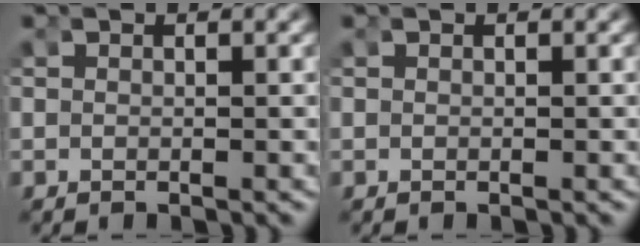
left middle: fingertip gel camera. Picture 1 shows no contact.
{"total": 0.0}